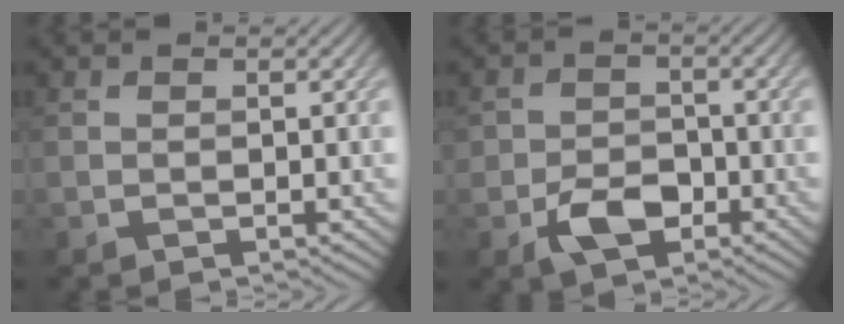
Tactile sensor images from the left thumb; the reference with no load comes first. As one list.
[{"total": 4.8, "force": [-2.3, 3.2, 2.7], "torque": [-0.051, -0.006, -0.048]}]